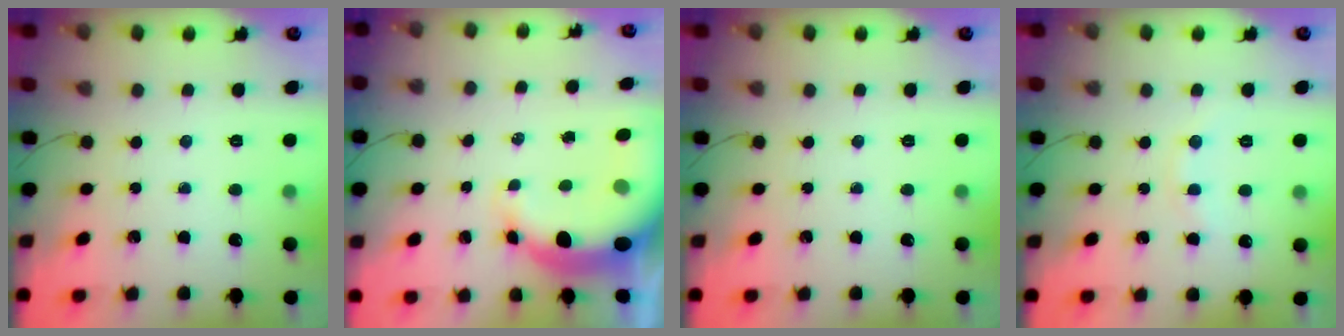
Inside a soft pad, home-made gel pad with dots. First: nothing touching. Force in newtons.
{"total": 8.8, "press": 8.5, "slide": 2.2}
{"total": 0.0}
{"total": 6.0, "press": 5.8, "slide": 1.2}